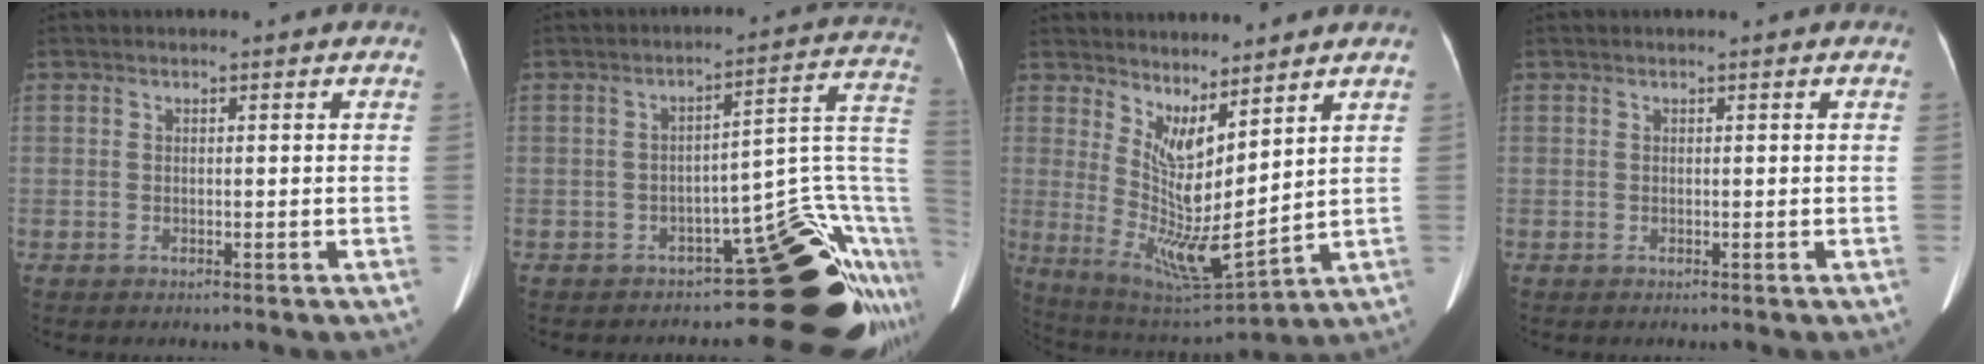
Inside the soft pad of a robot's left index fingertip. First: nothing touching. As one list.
[{"total": 19.6, "force": [-10.7, 5.7, 15.3], "torque": [-0.074, 0.064, -0.122]}, {"total": 9.5, "force": [4.4, 1.8, 8.2], "torque": [-0.164, -0.025, 0.101]}, {"total": 0.0}]